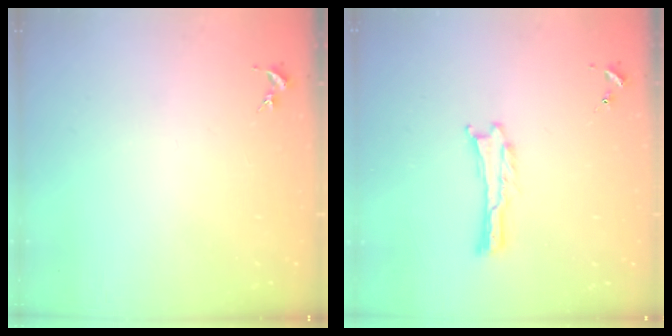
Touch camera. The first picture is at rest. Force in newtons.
{"total": 0.0}